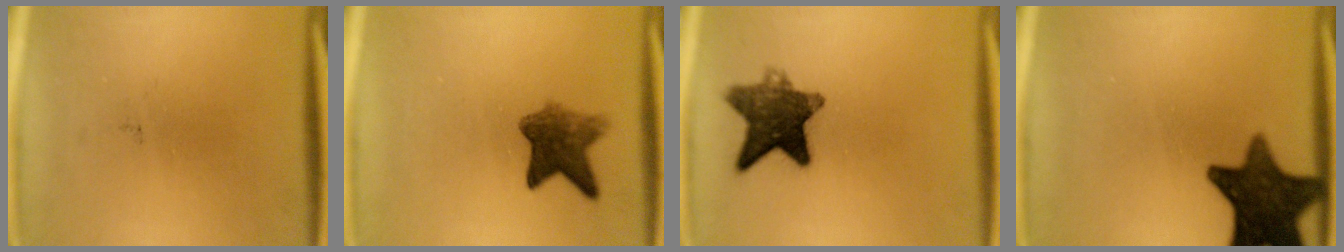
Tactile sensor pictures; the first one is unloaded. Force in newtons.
{"total": 6.1}
{"total": 9.5}
{"total": 14.1}